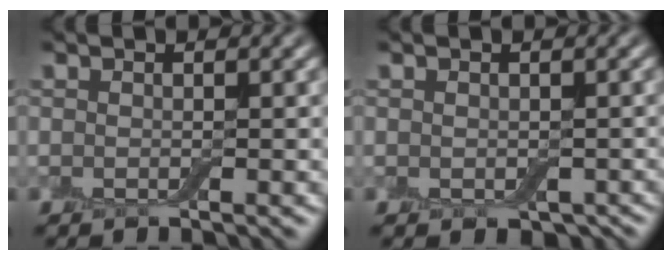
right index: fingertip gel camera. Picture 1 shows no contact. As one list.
[{"total": 1.9, "force": [-0.8, 1.4, 1.1], "torque": [-0.019, -0.015, -0.008]}]